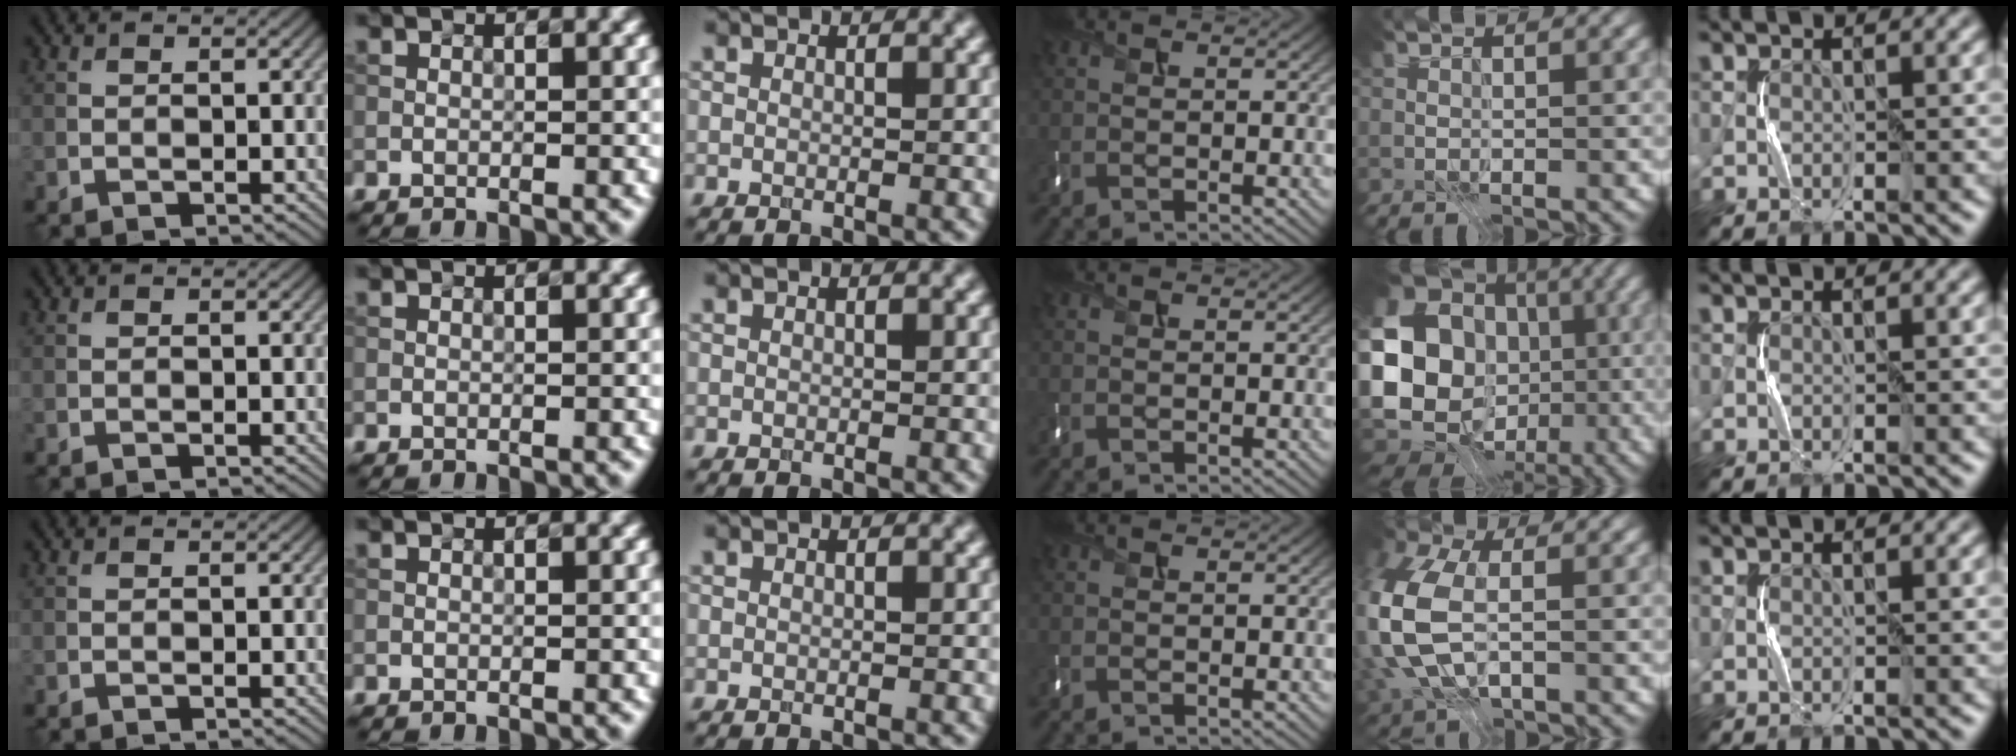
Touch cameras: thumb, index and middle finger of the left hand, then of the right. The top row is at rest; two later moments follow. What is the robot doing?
{"motion": "press", "object": "keyboard"}